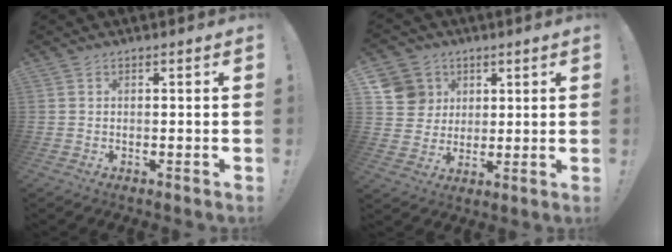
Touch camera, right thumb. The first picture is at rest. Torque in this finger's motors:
{"motor_torque": [0.04, 0.83, 0.17, -0.29, 0.00]}